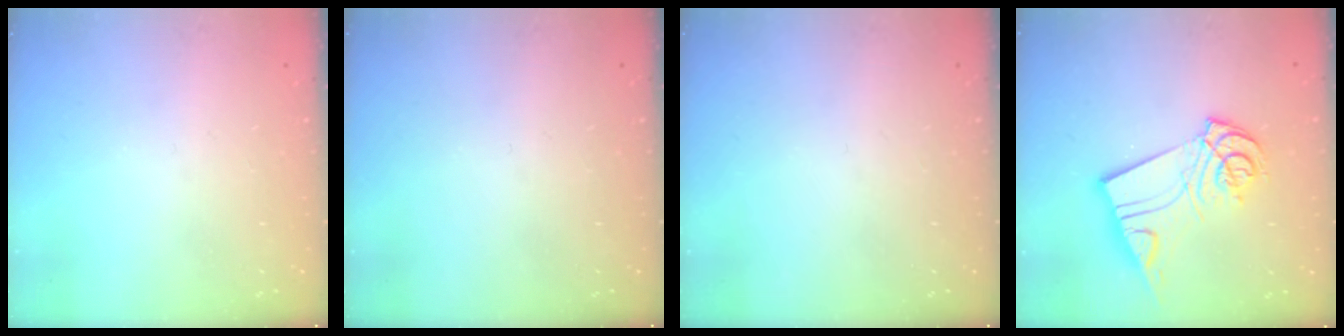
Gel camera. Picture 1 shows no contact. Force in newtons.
{"total": 0.0}
{"total": 0.0}
{"total": 12.1, "press": 12.0, "slide": 1.7}